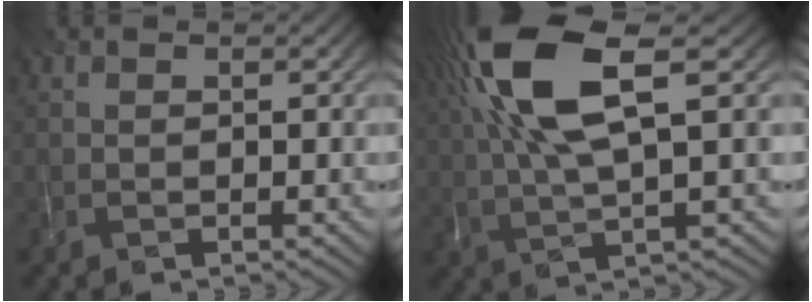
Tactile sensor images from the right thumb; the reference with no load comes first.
{"total": 12.8, "force": [4.4, 3.5, 11.4], "torque": [-0.254, 0.019, 0.087]}